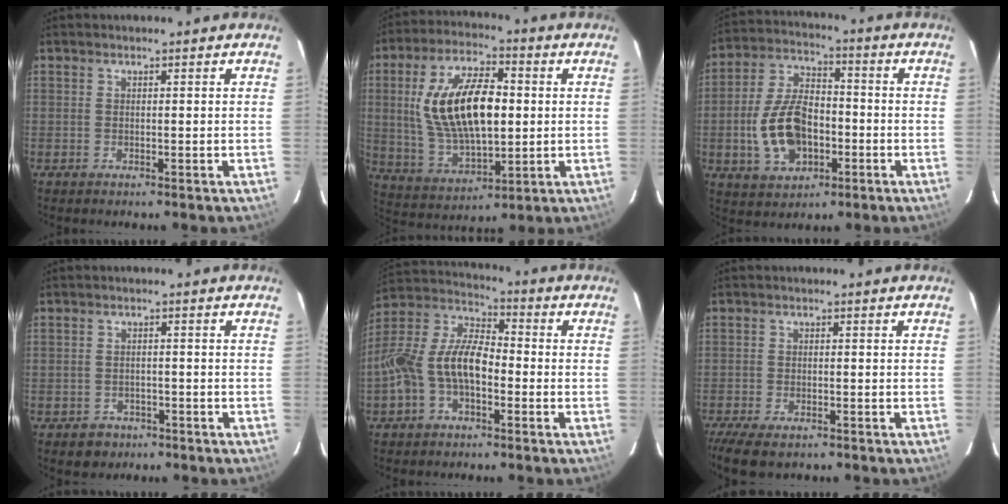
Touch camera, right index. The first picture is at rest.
{"total": 18.5, "force": [1.9, 8.8, 16.2], "torque": [-0.314, 0.010, 0.047]}
{"total": 13.8, "force": [-3.5, 8.5, 10.4], "torque": [-0.218, 0.015, -0.052]}
{"total": 3.9, "force": [-2.3, 3.1, 0.6], "torque": [-0.021, 0.009, -0.027]}
{"total": 13.2, "force": [-3.7, 7.0, 10.5], "torque": [-0.216, 0.018, -0.076]}
{"total": 7.8, "force": [-5.9, 2.9, 4.2], "torque": [-0.107, -0.031, -0.106]}